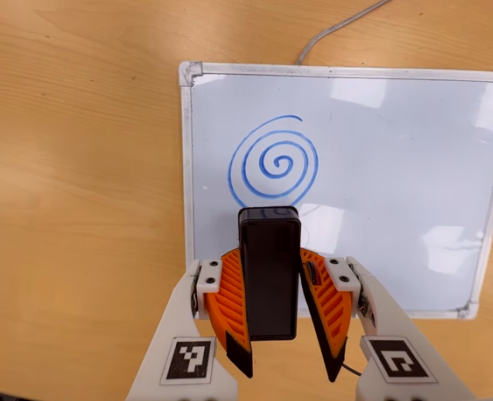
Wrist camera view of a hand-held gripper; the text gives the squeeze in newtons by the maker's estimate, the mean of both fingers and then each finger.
{"total": 5.8, "left": 5.3, "right": 6.4}